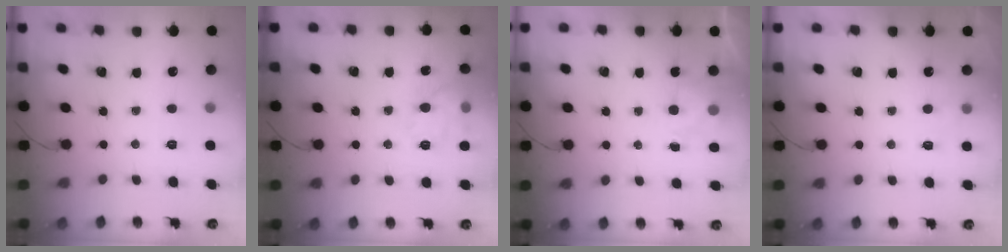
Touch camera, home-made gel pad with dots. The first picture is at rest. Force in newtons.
{"total": 11.3, "press": 11.3, "slide": 0.6}
{"total": 2.5, "press": 2.1, "slide": 1.4}
{"total": 1.4, "press": 1.0, "slide": 1.0}